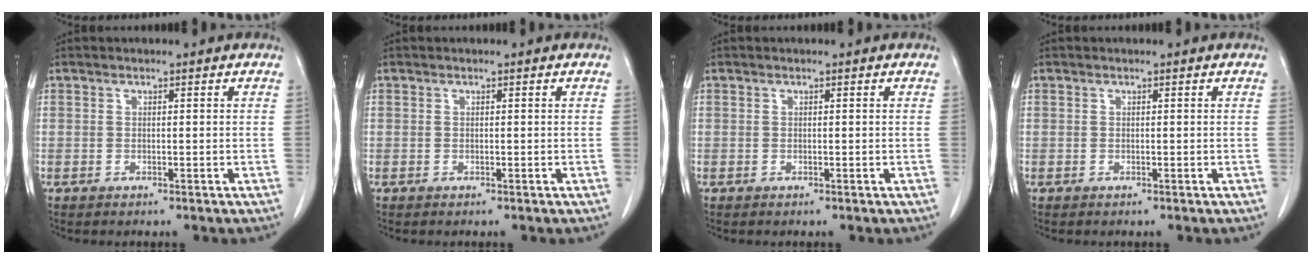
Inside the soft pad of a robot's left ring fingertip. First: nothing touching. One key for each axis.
{"total": 0.0}
{"total": 0.0}
{"total": 0.0}